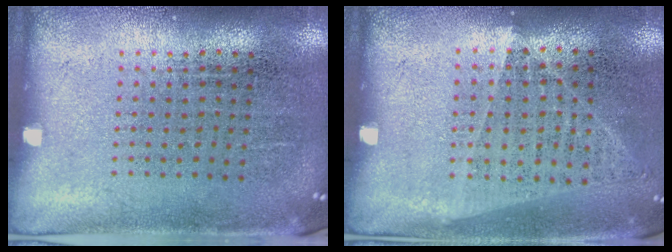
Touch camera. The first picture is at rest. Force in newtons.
{"total": 1.0, "press": 1.0, "slide": 0.3}